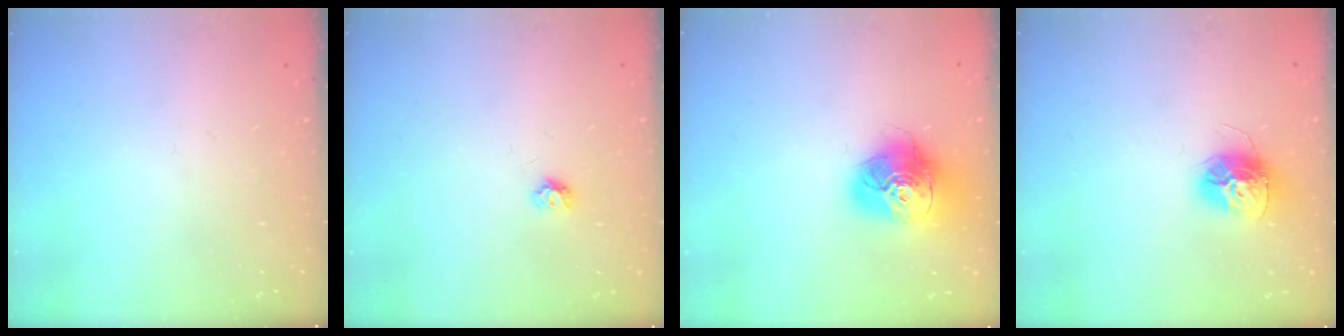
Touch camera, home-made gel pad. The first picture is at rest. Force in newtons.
{"total": 4.2, "press": 4.2, "slide": 0.4}
{"total": 16.4, "press": 16.4, "slide": 1.7}
{"total": 14.0, "press": 13.9, "slide": 1.1}